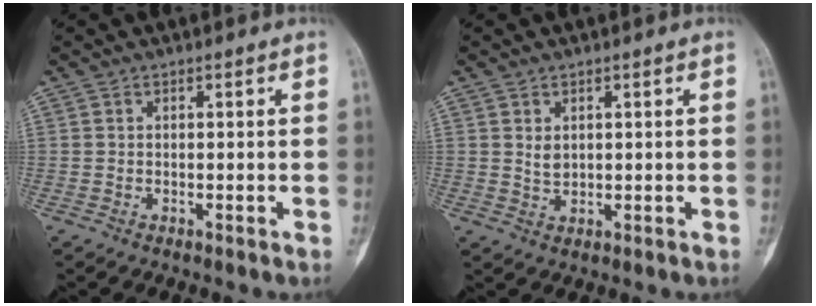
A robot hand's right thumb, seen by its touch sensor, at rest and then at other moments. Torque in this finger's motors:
{"motor_torque": [0.37, 0.48, -0.11, -0.46, 0.05]}